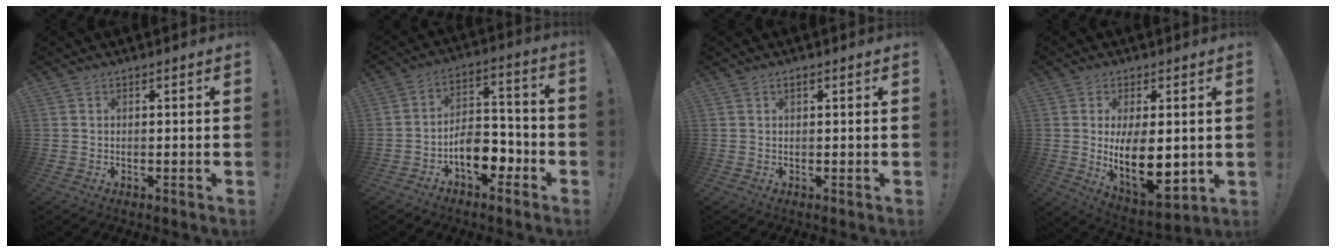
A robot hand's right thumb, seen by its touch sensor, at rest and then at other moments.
{"total": 10.7, "force": [-5.0, 6.7, 6.7], "torque": [-0.098, 0.031, -0.081]}
{"total": 1.1, "force": [0.6, 0.5, 0.7], "torque": [-0.014, 0.001, 0.012]}
{"total": 15.0, "force": [0.1, 7.2, 13.1], "torque": [-0.233, -0.022, 0.012]}